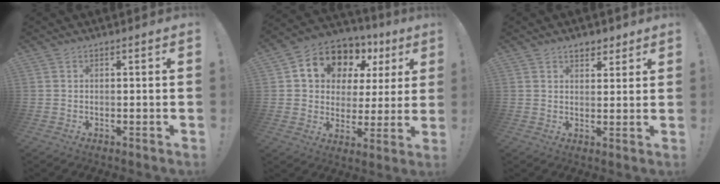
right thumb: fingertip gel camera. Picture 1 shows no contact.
{"total": 12.5, "force": [7.4, 8.7, 5.1], "torque": [-0.085, -0.053, 0.141]}
{"total": 4.3, "force": [3.1, 2.5, 1.5], "torque": [-0.010, -0.013, 0.055]}